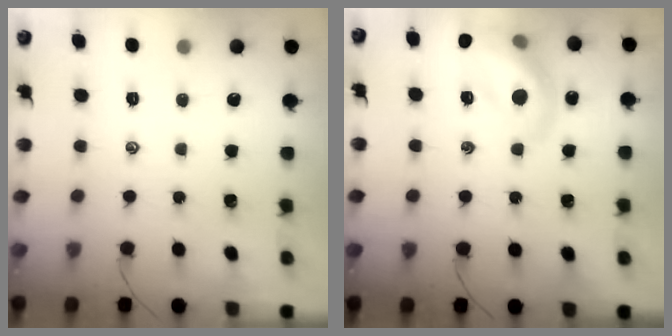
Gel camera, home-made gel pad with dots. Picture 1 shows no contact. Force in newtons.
{"total": 13.7, "press": 13.6, "slide": 1.5}